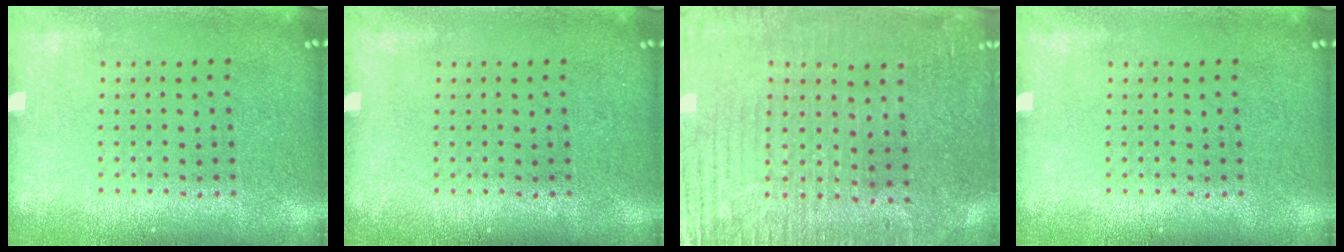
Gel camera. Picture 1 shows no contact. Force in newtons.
{"total": 0.0}
{"total": 3.7, "press": 3.4, "slide": 1.5}
{"total": 0.0}